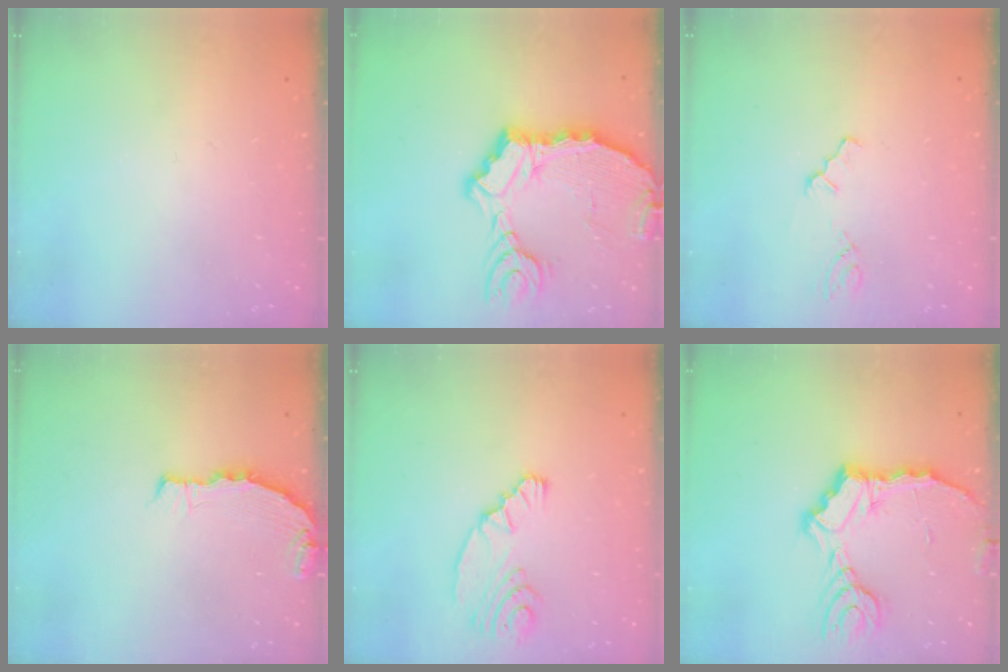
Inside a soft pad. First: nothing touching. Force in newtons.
{"total": 16.2, "press": 16.0, "slide": 2.0}
{"total": 0.7, "press": 0.6, "slide": 0.2}
{"total": 4.3, "press": 4.3, "slide": 0.3}
{"total": 8.6, "press": 7.5, "slide": 4.2}
{"total": 11.2, "press": 11.1, "slide": 1.3}